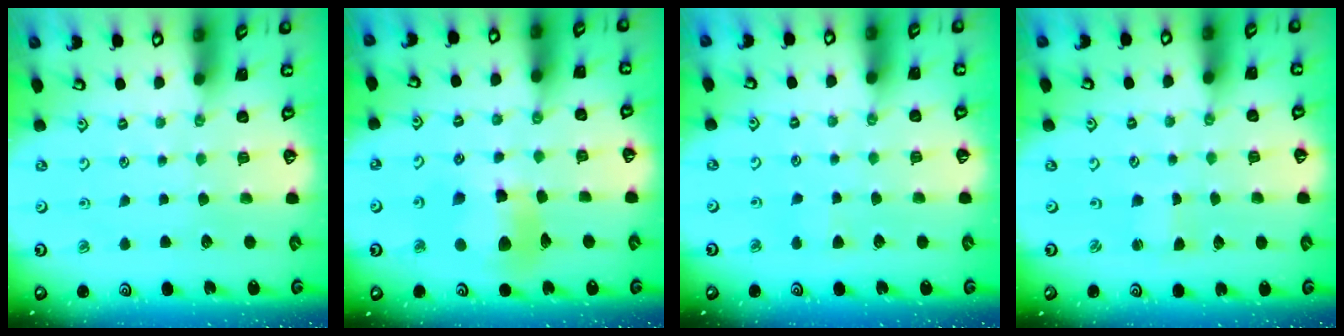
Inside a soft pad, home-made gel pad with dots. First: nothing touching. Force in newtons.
{"total": 12.1, "press": 12.0, "slide": 1.5}
{"total": 3.5, "press": 3.5, "slide": 0.6}
{"total": 0.9, "press": 0.9, "slide": 0.0}